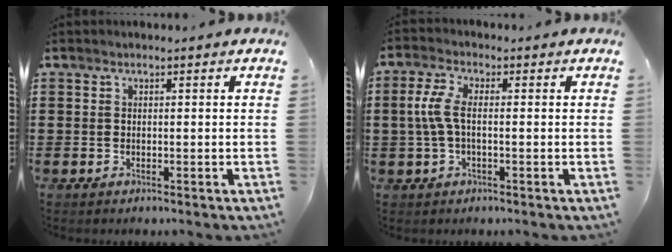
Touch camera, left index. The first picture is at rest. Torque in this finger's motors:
{"motor_torque": [0.60, 0.65, 0.50, 0.08]}